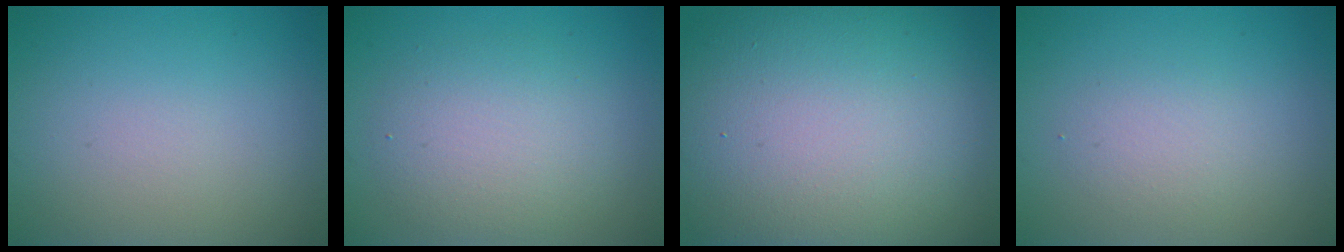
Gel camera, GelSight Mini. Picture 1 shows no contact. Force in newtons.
{"total": 4.1, "press": 4.1, "slide": 0.3}
{"total": 19.2, "press": 19.2, "slide": 1.4}
{"total": 1.9, "press": 1.8, "slide": 0.2}